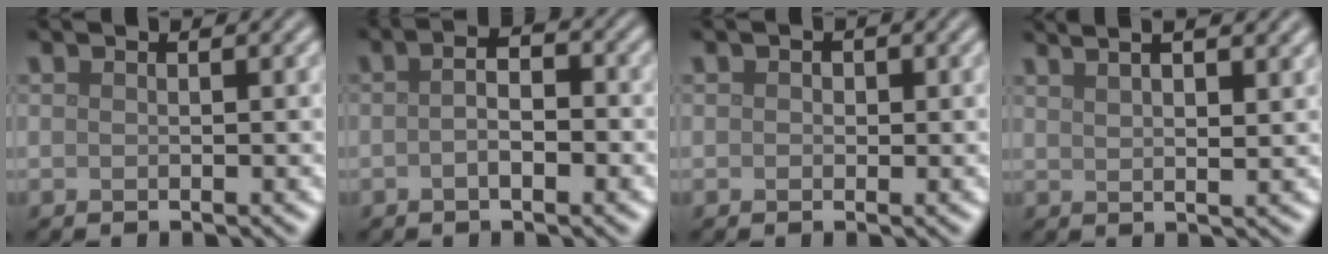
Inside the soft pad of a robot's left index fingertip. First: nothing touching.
{"total": 2.8, "force": [-0.5, 1.2, 2.5], "torque": [-0.035, 0.001, -0.014]}
{"total": 0.7, "force": [0.1, 0.6, 0.4], "torque": [-0.003, -0.004, -0.001]}
{"total": 7.7, "force": [4.7, 3.1, 5.3], "torque": [-0.046, 0.044, 0.044]}